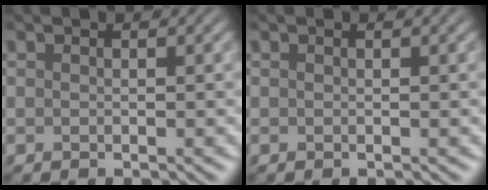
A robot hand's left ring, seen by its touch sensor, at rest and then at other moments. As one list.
[{"total": 0.0}]